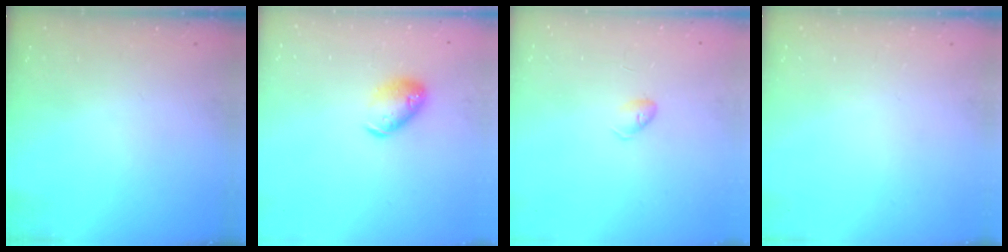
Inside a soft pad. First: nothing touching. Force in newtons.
{"total": 10.3, "press": 10.2, "slide": 1.5}
{"total": 5.3, "press": 5.2, "slide": 0.9}
{"total": 0.0}